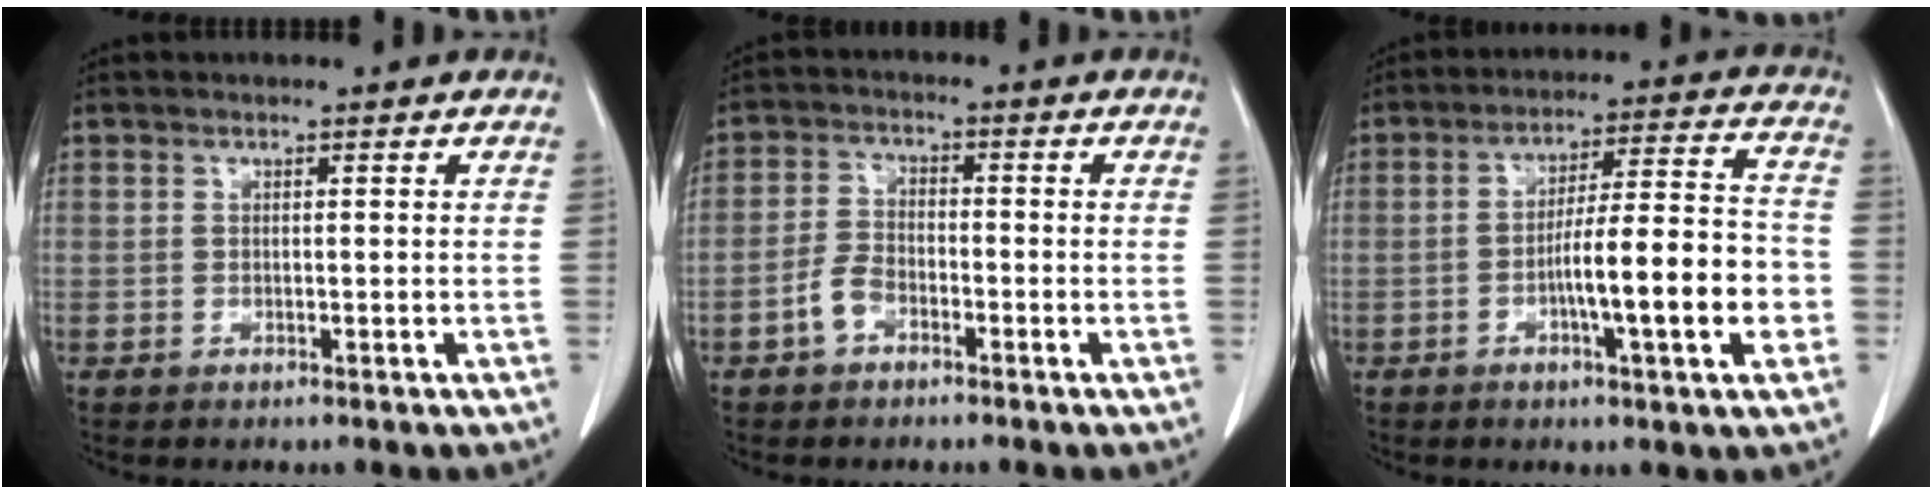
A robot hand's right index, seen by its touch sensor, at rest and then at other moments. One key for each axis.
{"total": 3.8, "fx": -2.2, "fy": 2.1, "fz": 2.3, "tx": -0.051, "ty": 0.008, "tz": -0.043}
{"total": 13.0, "fx": -3.7, "fy": 1.1, "fz": 12.5, "tx": -0.199, "ty": 0.011, "tz": -0.057}